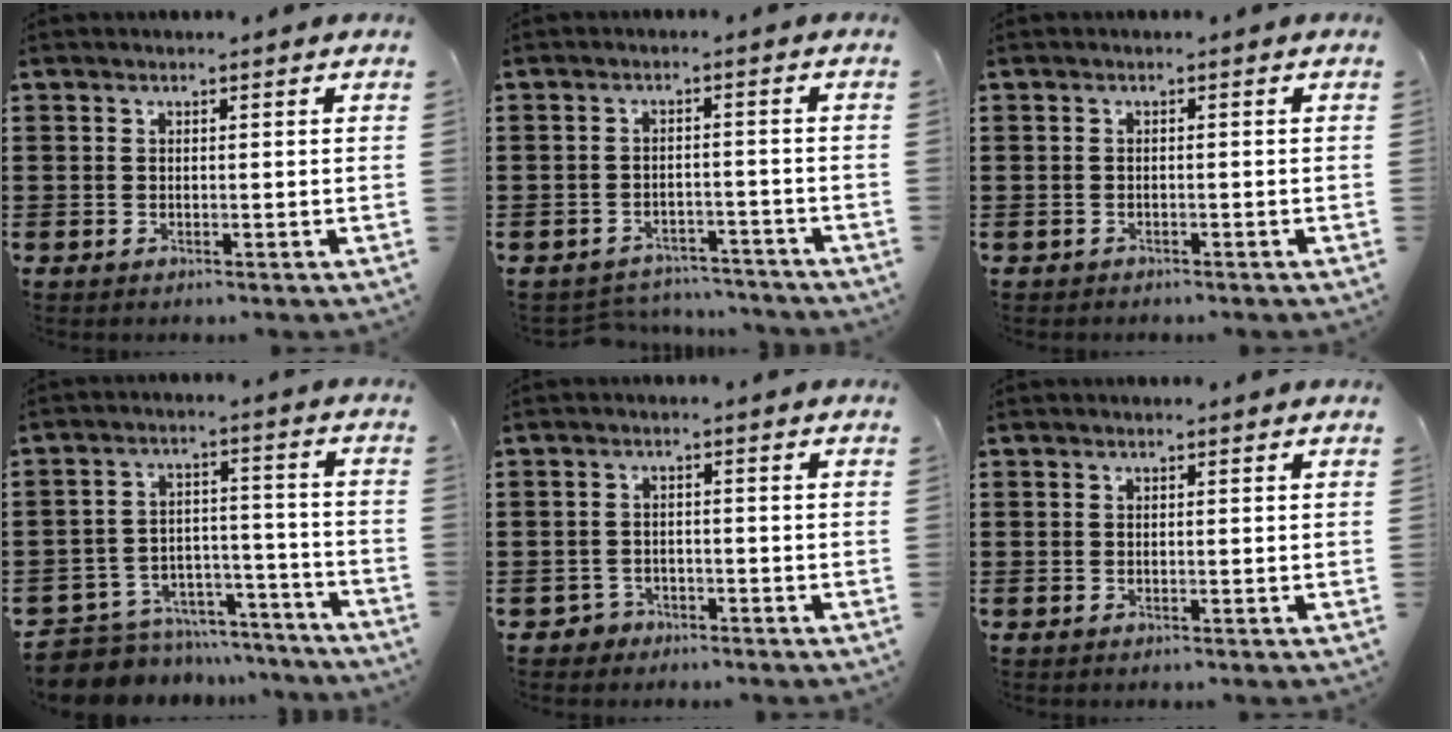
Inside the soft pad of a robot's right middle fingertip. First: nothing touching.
{"total": 3.4, "force": [-3.3, 0.6, 0.0], "torque": [-0.006, 0.001, -0.071]}
{"total": 0.7, "force": [-0.7, 0.2, 0.0], "torque": [-0.002, 0.000, -0.014]}
{"total": 7.0, "force": [-6.8, 1.8, 0.5], "torque": [-0.011, 0.022, -0.136]}
{"total": 2.0, "force": [-1.8, 1.0, 0.0], "torque": [-0.007, 0.003, -0.040]}
{"total": 0.0}